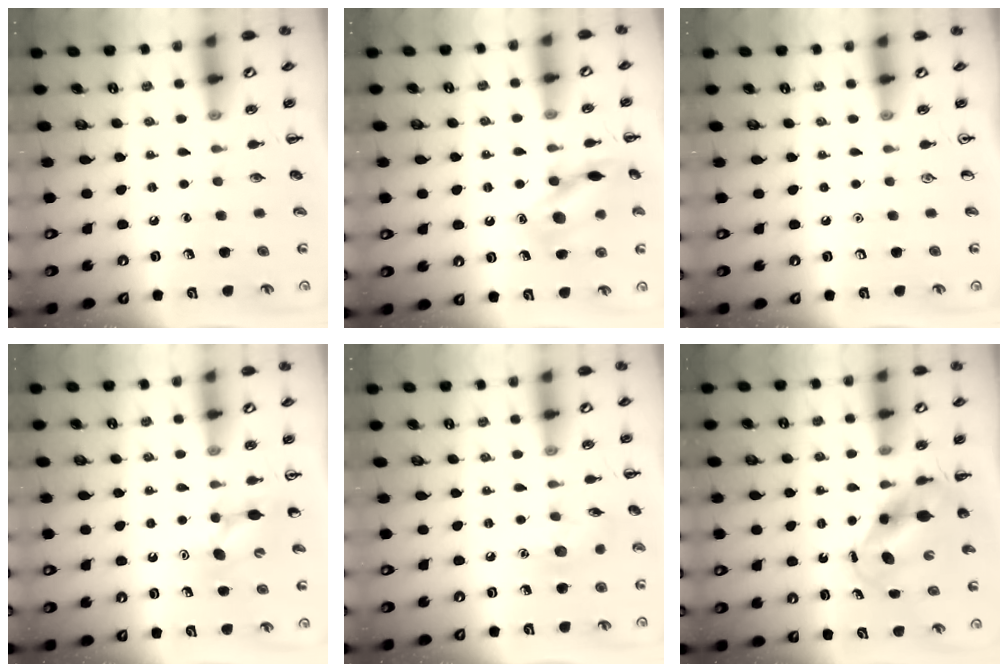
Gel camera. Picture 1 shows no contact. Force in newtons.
{"total": 13.1, "press": 13.1, "slide": 0.9}
{"total": 0.0}
{"total": 5.9, "press": 5.7, "slide": 1.5}
{"total": 7.8, "press": 7.6, "slide": 1.5}
{"total": 5.4, "press": 5.3, "slide": 1.1}